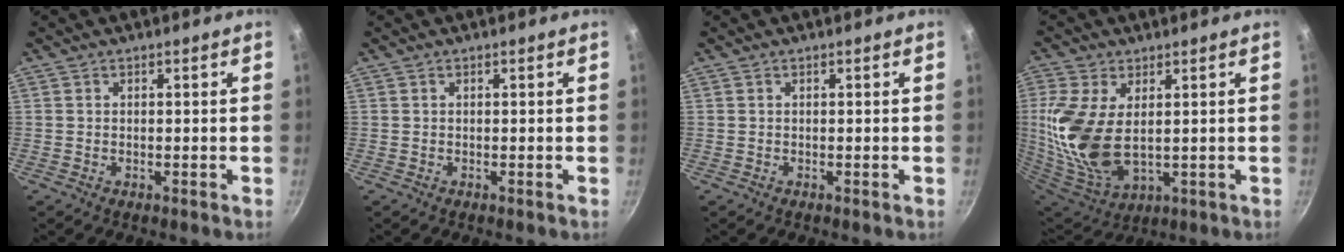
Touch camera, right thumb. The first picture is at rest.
{"total": 0.0}
{"total": 0.0}
{"total": 16.4, "force": [2.1, 9.3, 13.4], "torque": [-0.283, -0.020, 0.053]}